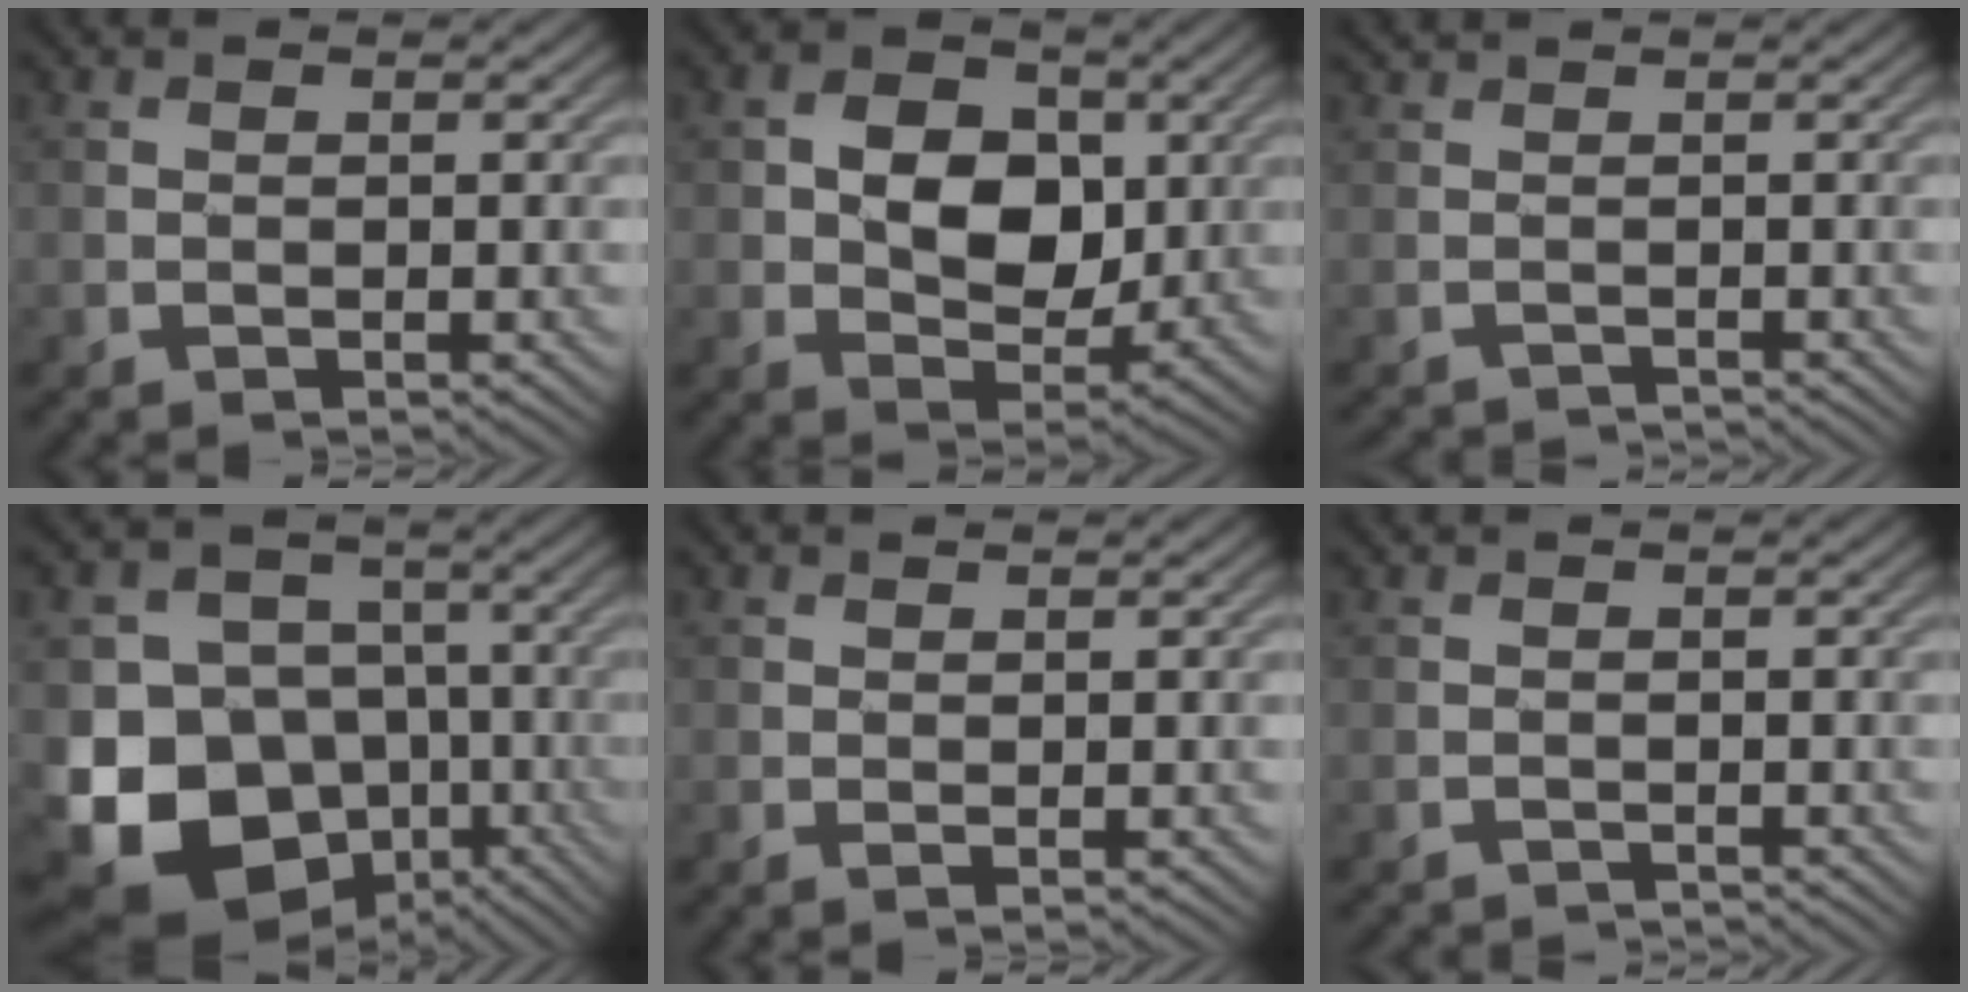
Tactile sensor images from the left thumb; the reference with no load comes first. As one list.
[{"total": 7.6, "force": [0.9, 5.6, 5.1], "torque": [-0.091, 0.002, 0.009]}, {"total": 1.2, "force": [-1.1, 0.2, 0.5], "torque": [-0.015, -0.009, -0.025]}, {"total": 15.6, "force": [-5.8, 12.9, 6.6], "torque": [-0.160, -0.030, -0.110]}, {"total": 0.5, "force": [0.2, 0.0, 0.5], "torque": [-0.010, 0.001, 0.003]}, {"total": 1.4, "force": [-1.3, 0.2, 0.3], "torque": [0.002, -0.005, -0.024]}]